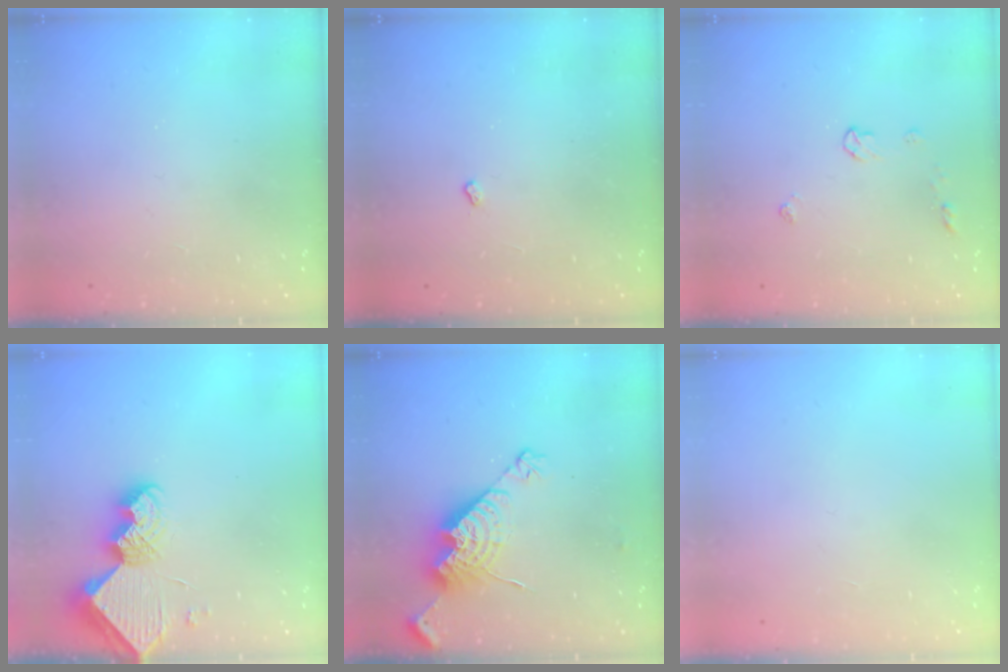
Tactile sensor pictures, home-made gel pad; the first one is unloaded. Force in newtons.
{"total": 2.4, "press": 2.3, "slide": 0.4}
{"total": 4.6, "press": 4.5, "slide": 0.7}
{"total": 10.0, "press": 10.0, "slide": 0.8}
{"total": 14.2, "press": 14.2, "slide": 1.2}
{"total": 0.0}